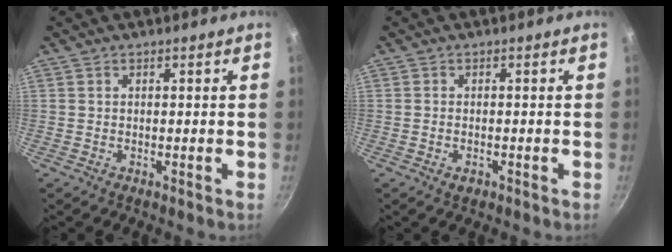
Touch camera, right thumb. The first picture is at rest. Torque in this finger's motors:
{"motor_torque": [-0.33, -0.06, -0.17, -0.32, 0.01]}